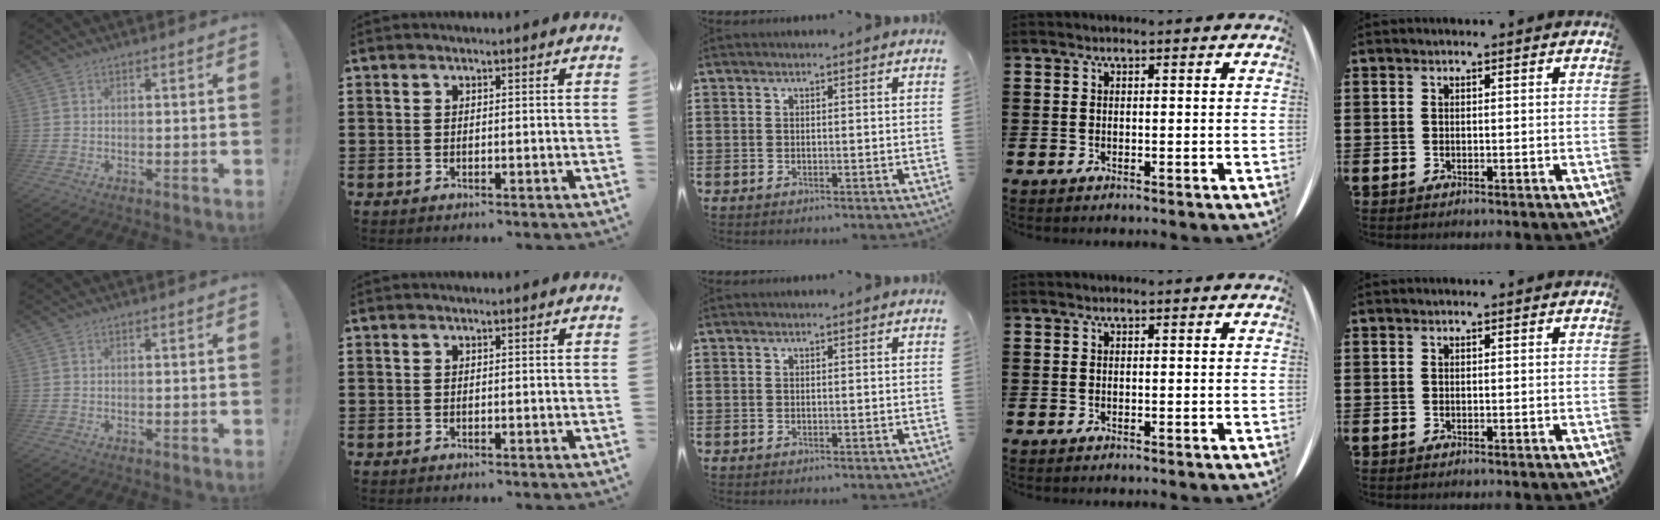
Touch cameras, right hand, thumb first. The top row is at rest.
{}